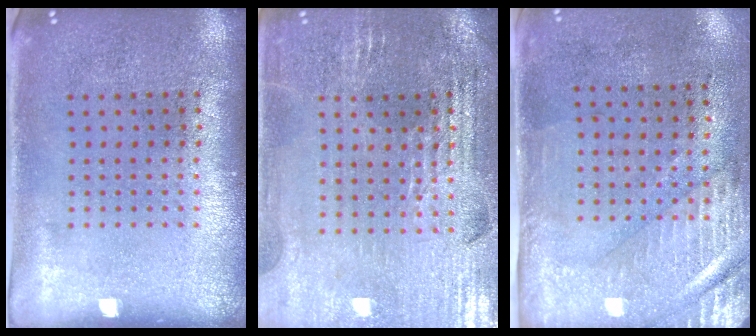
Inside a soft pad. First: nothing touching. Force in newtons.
{"total": 2.9, "press": 2.8, "slide": 0.5}
{"total": 3.0, "press": 2.5, "slide": 1.5}